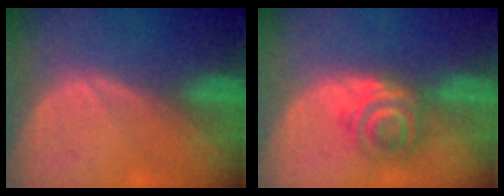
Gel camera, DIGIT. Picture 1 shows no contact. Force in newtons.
{"total": 6.2, "press": 5.3, "slide": 3.3}